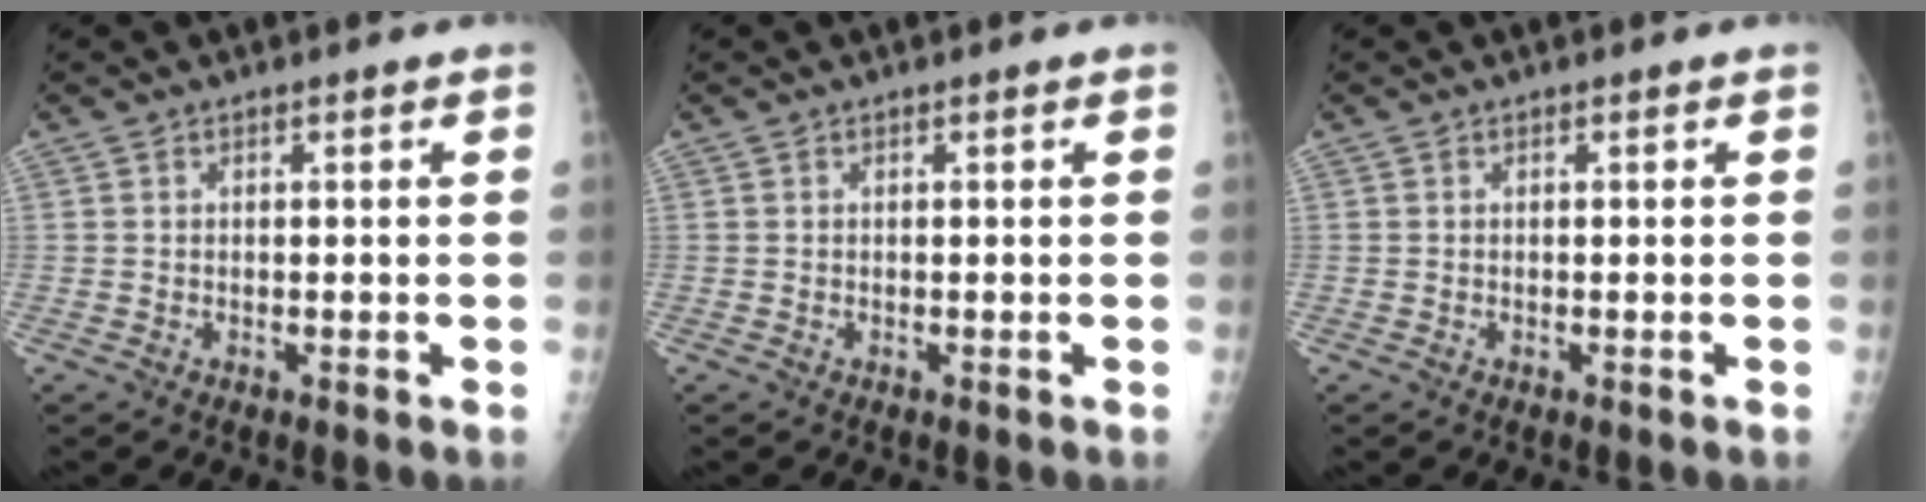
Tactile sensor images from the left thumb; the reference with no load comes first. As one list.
[{"total": 0.0}, {"total": 0.0}]